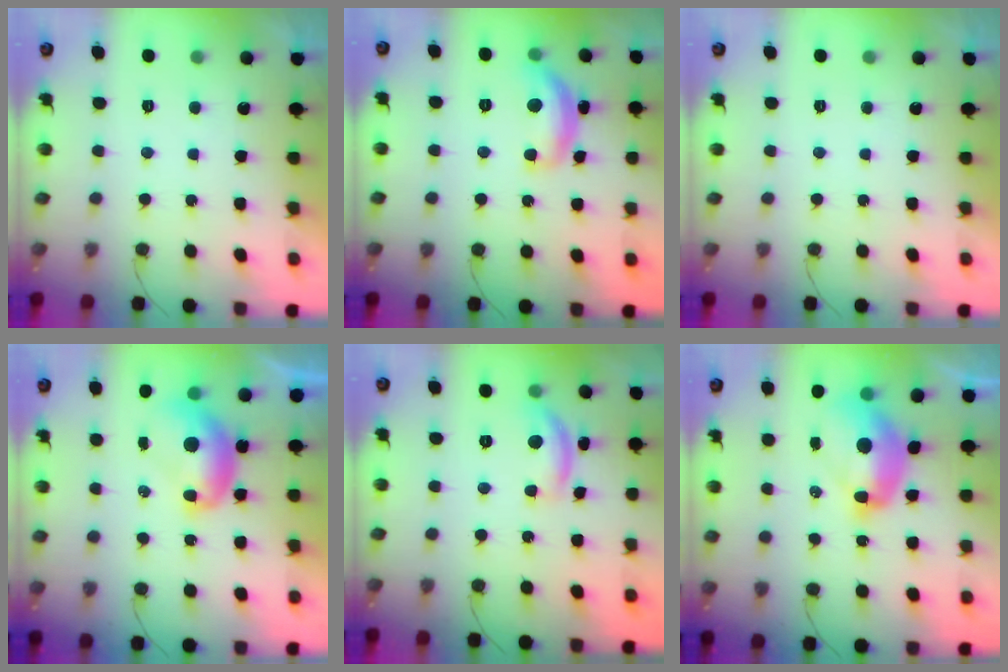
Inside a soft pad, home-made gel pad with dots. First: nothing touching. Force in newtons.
{"total": 12.6, "press": 12.6, "slide": 0.9}
{"total": 0.0}
{"total": 8.0, "press": 7.9, "slide": 1.1}
{"total": 10.7, "press": 10.7, "slide": 0.6}
{"total": 11.2, "press": 11.1, "slide": 1.1}